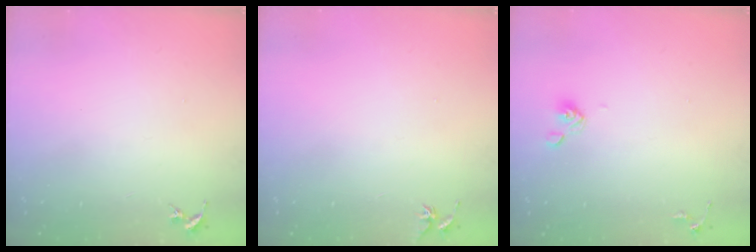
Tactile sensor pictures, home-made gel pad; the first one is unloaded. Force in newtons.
{"total": 3.7, "press": 3.7, "slide": 0.4}
{"total": 5.7, "press": 5.3, "slide": 2.1}